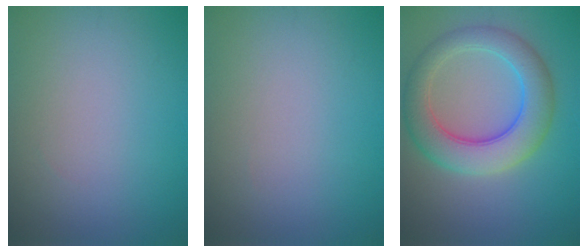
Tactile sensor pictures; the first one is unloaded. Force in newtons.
{"total": 0.0}
{"total": 6.8, "press": 6.8, "slide": 0.2}